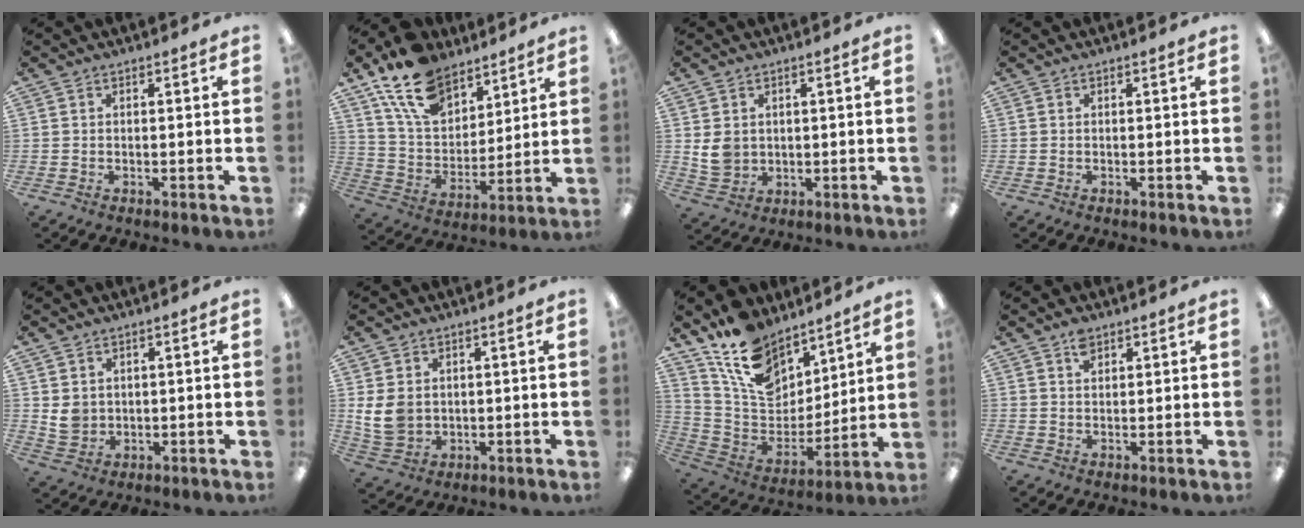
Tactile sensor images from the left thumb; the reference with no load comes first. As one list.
[{"total": 16.7, "force": [11.7, 9.4, 7.3], "torque": [-0.144, -0.056, 0.221]}, {"total": 5.1, "force": [0.9, 4.4, 2.3], "torque": [-0.045, 0.003, 0.020]}, {"total": 0.0}, {"total": 4.4, "force": [1.4, 3.8, 1.6], "torque": [-0.028, 0.004, 0.030]}, {"total": 7.1, "force": [1.2, 5.7, 4.0], "torque": [-0.106, 0.004, 0.025]}, {"total": 16.2, "force": [11.8, 9.1, 6.2], "torque": [-0.135, -0.074, 0.227]}, {"total": 2.8, "force": [2.0, 1.5, 1.2], "torque": [-0.020, -0.004, 0.036]}]